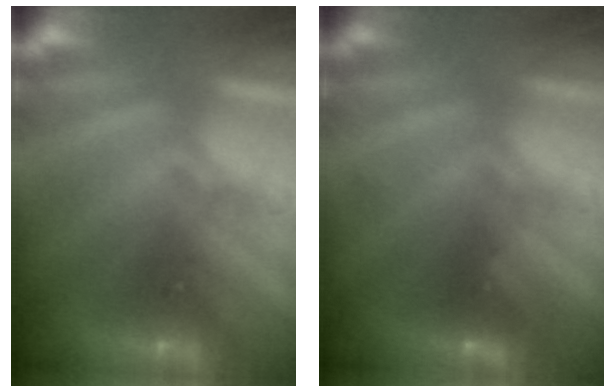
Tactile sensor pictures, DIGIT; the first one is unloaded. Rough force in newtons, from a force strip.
{"total": 2.3}